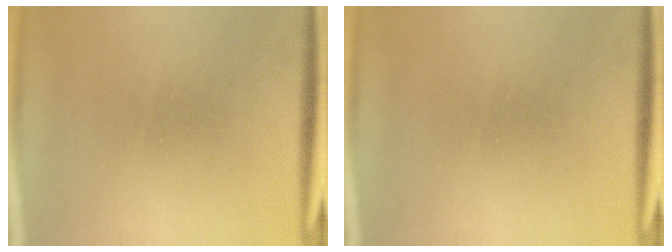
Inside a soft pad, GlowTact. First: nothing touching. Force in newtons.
{"total": 0.0}